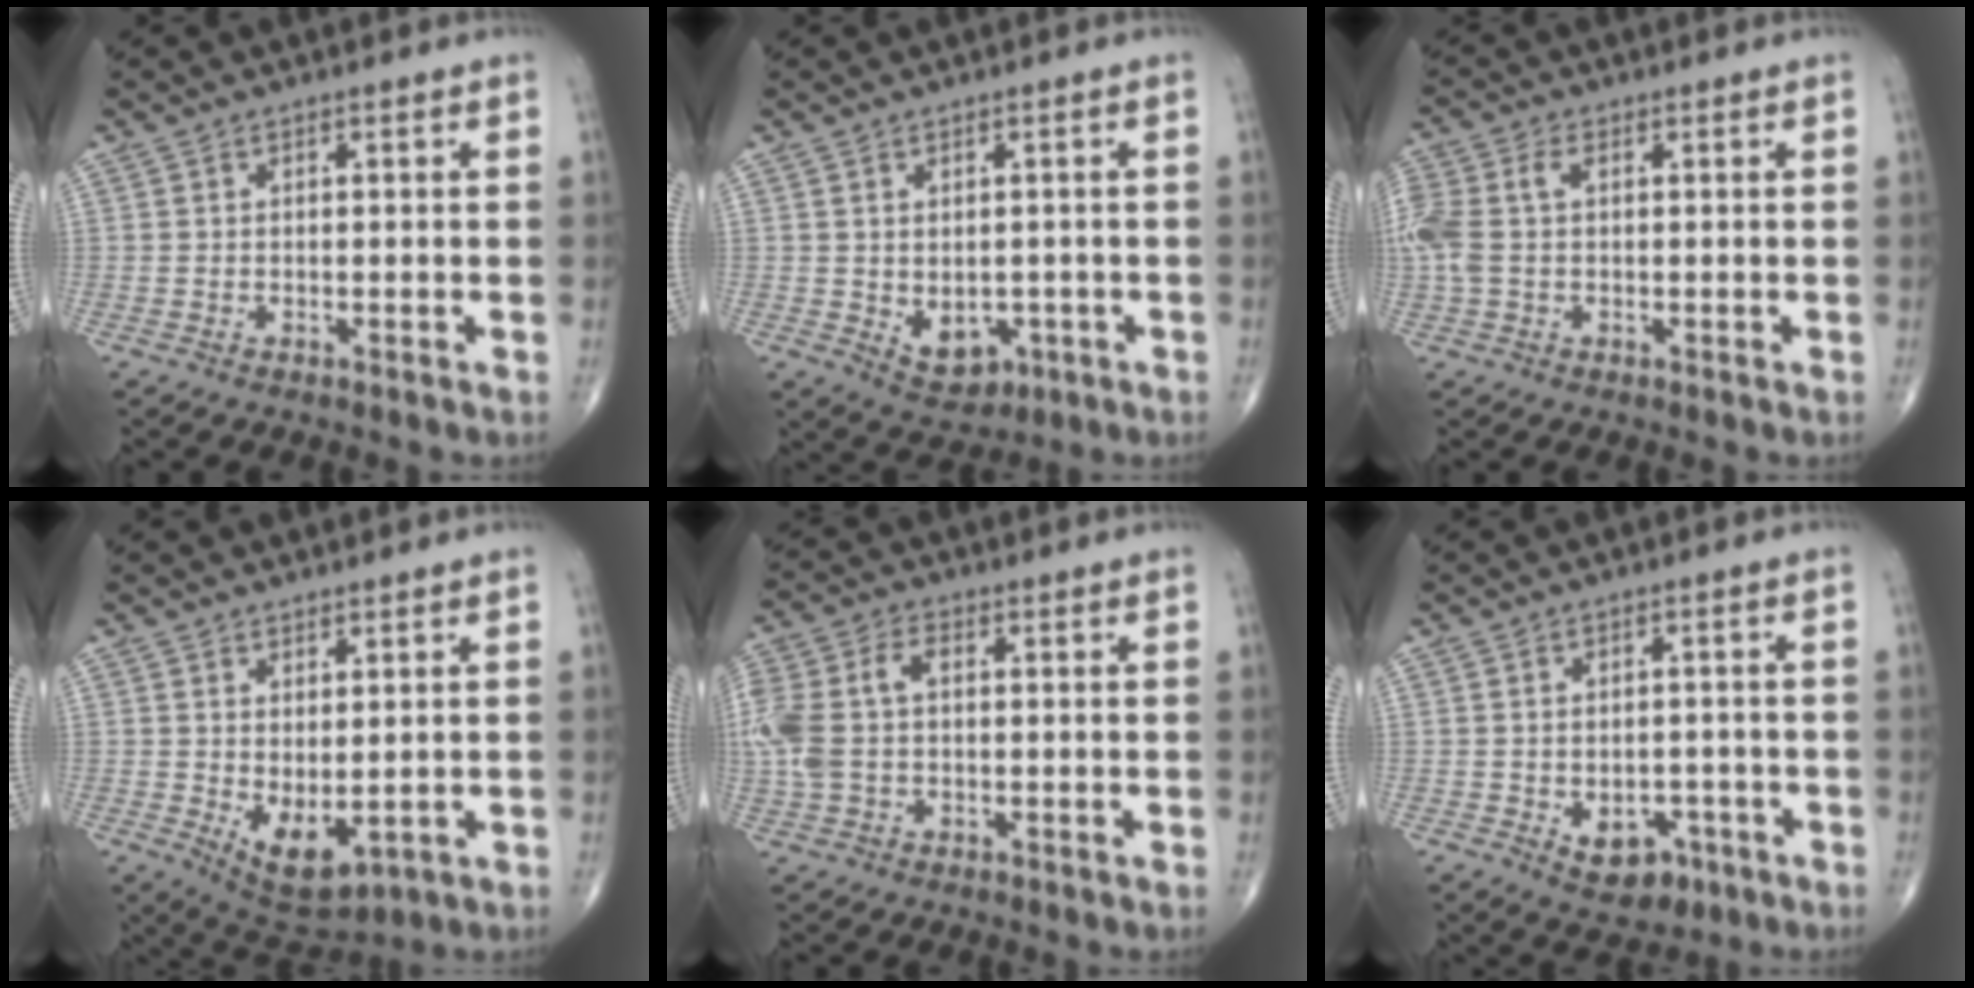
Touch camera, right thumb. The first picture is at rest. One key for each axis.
{"total": 6.6, "fx": -1.3, "fy": 4.7, "fz": 4.5, "tx": -0.043, "ty": 0.000, "tz": 0.000}
{"total": 7.9, "fx": 0.7, "fy": 4.9, "fz": 6.1, "tx": -0.180, "ty": 0.024, "tz": 0.018}
{"total": 7.5, "fx": -0.6, "fy": 3.7, "fz": 6.5, "tx": -0.092, "ty": -0.013, "tz": 0.011}
{"total": 10.2, "fx": 0.3, "fy": 6.4, "fz": 7.9, "tx": -0.202, "ty": 0.028, "tz": 0.009}
{"total": 6.8, "fx": -2.5, "fy": 4.7, "fz": 4.2, "tx": -0.035, "ty": 0.015, "tz": -0.024}